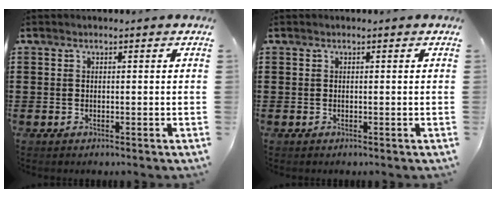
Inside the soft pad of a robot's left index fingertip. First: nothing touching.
{"total": 0.0}